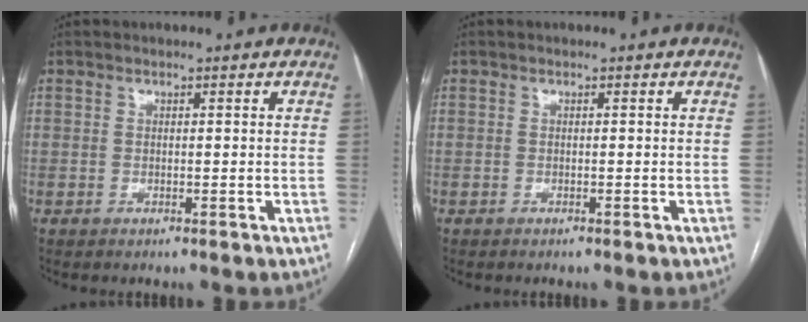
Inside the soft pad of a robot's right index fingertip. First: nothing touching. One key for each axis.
{"total": 0.0}